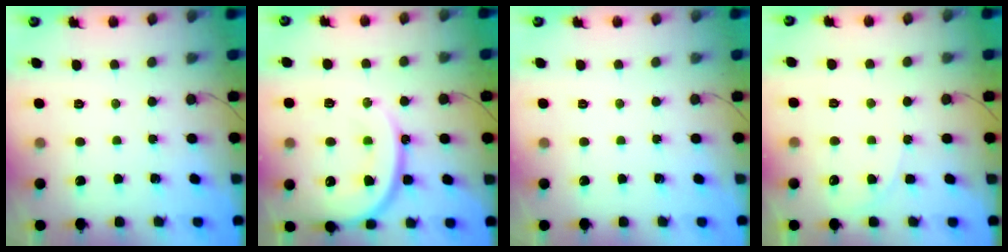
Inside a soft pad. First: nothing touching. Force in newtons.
{"total": 19.0, "press": 18.8, "slide": 2.1}
{"total": 0.0}
{"total": 5.0, "press": 5.0, "slide": 0.6}